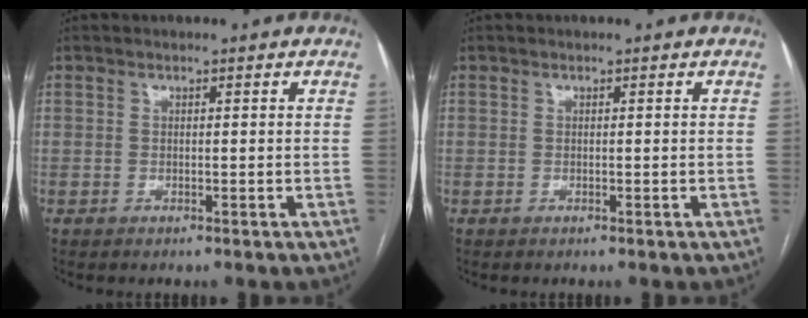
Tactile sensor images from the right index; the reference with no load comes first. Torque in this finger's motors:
{"motor_torque": [0.00, 0.00, 0.00, 0.00]}